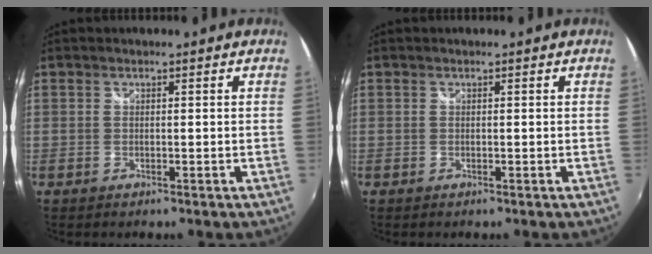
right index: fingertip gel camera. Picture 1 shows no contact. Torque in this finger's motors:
{"motor_torque": [0.00, 0.00, 0.00, 0.00]}